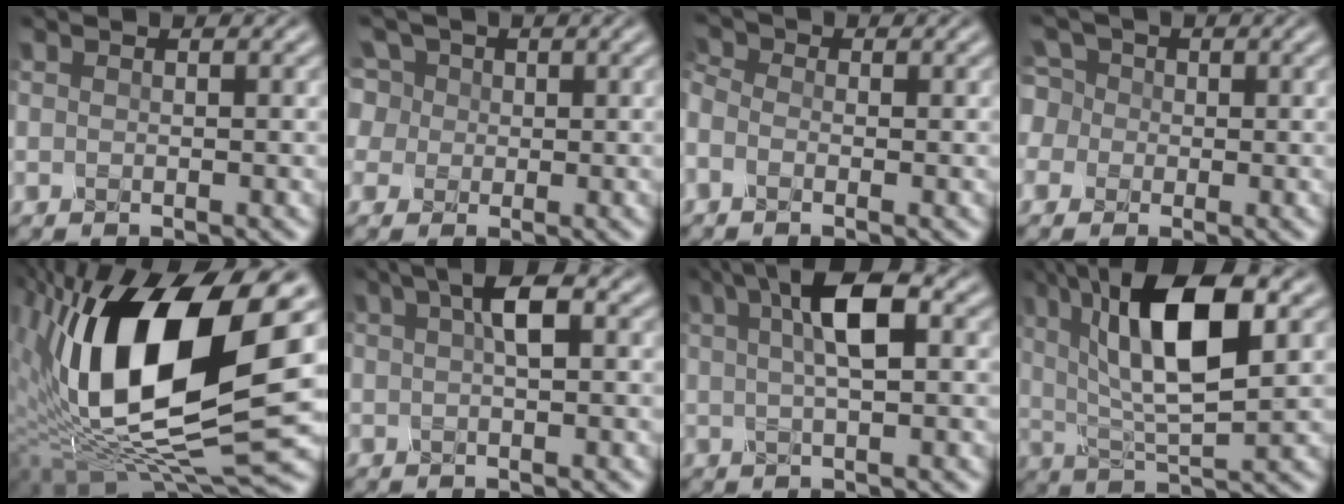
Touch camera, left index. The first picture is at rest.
{"total": 3.4, "force": [0.6, 3.2, 0.9], "torque": [-0.055, 0.026, -0.001]}
{"total": 1.7, "force": [-0.7, 1.2, 1.1], "torque": [-0.065, 0.004, -0.012]}
{"total": 2.7, "force": [-0.5, 2.6, 0.2], "torque": [-0.039, 0.016, -0.003]}
{"total": 14.6, "force": [3.5, 6.6, 12.5], "torque": [-0.252, 0.004, 0.066]}
{"total": 2.3, "force": [0.7, -0.1, 2.2], "torque": [-0.047, 0.011, 0.022]}
{"total": 4.4, "force": [1.5, 0.4, 4.1], "torque": [-0.066, 0.016, 0.033]}
{"total": 9.7, "force": [3.8, 2.5, 8.6], "torque": [-0.154, 0.013, 0.077]}